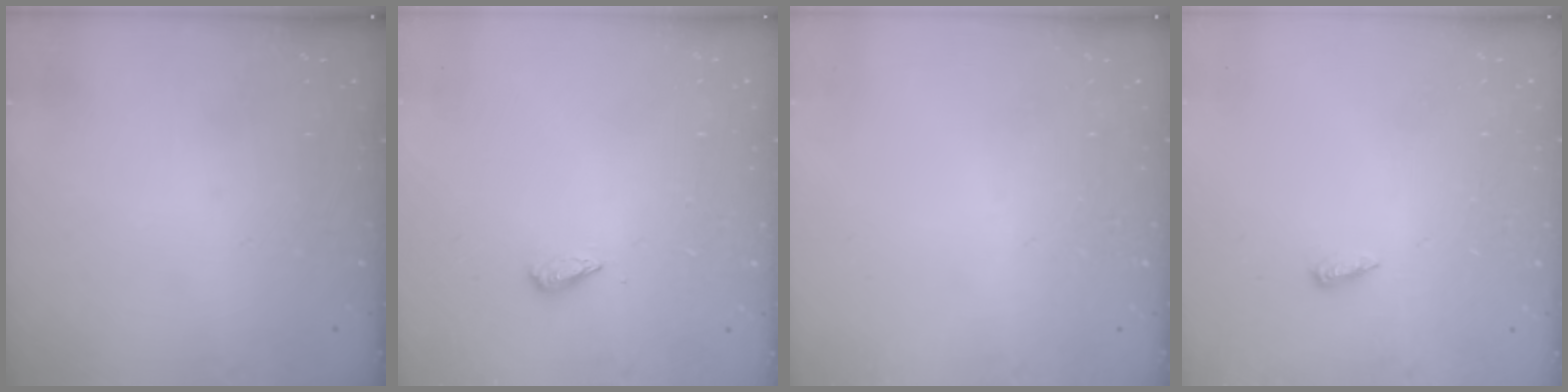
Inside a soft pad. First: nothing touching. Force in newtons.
{"total": 2.9, "press": 2.9, "slide": 0.4}
{"total": 0.0}
{"total": 6.0, "press": 6.0, "slide": 0.6}